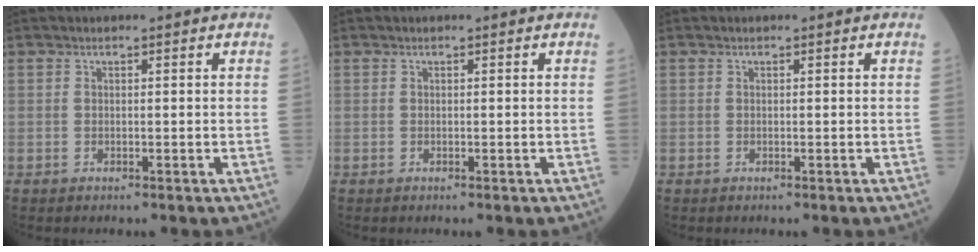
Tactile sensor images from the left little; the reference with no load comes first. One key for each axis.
{"total": 0.0}
{"total": 0.0}